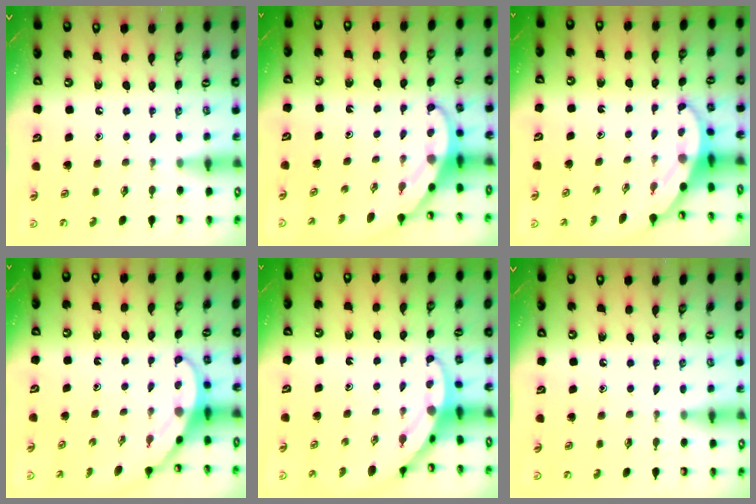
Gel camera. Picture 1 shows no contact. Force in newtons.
{"total": 4.0, "press": 4.0, "slide": 0.4}
{"total": 3.2, "press": 3.2, "slide": 0.1}
{"total": 3.6, "press": 3.6, "slide": 0.1}
{"total": 3.2, "press": 3.2, "slide": 0.3}
{"total": 0.0}